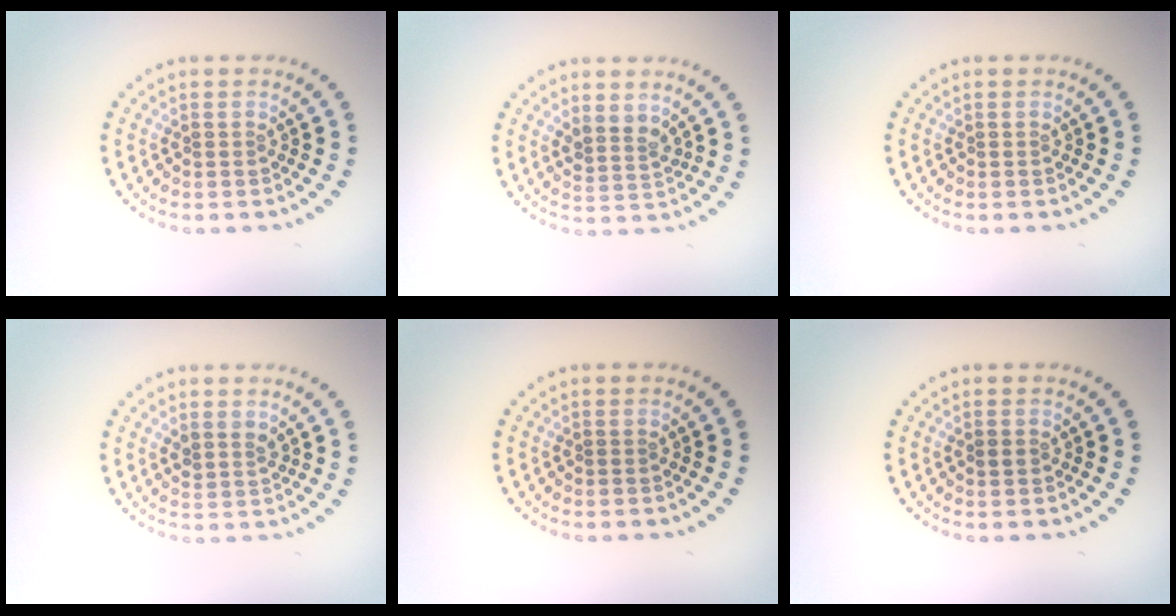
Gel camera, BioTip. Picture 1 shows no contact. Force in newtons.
{"total": 2.0, "press": 1.6, "slide": 1.2}
{"total": 0.0}
{"total": 1.4, "press": 1.3, "slide": 0.7}
{"total": 0.0}
{"total": 0.8, "press": 0.8, "slide": 0.3}